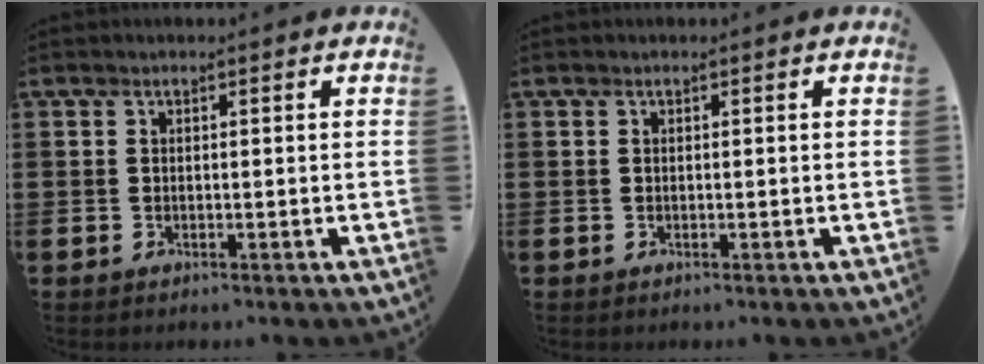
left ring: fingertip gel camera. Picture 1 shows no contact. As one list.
[{"total": 0.0}]